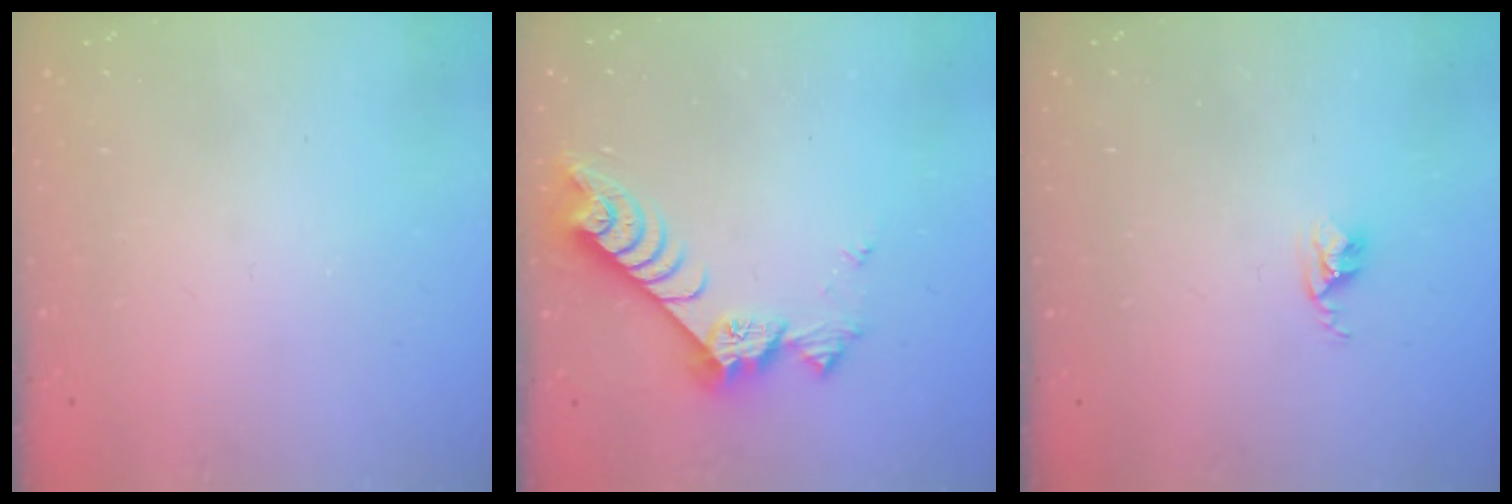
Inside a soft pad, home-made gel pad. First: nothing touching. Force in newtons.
{"total": 8.7, "press": 8.7, "slide": 0.4}
{"total": 2.6, "press": 2.6, "slide": 0.4}